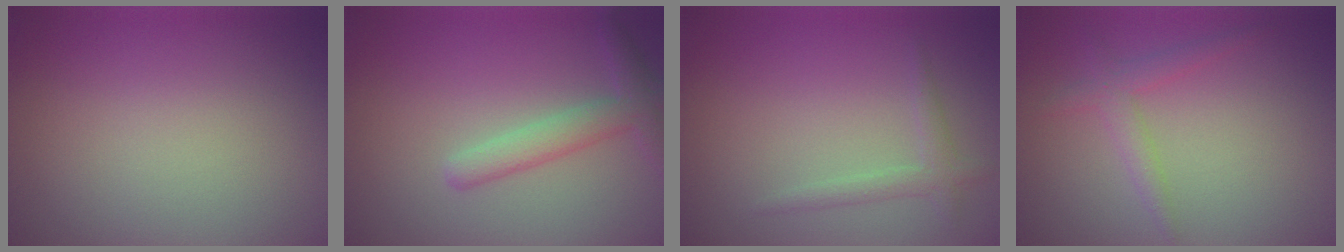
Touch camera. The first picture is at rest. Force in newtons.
{"total": 2.9, "press": 2.9, "slide": 0.1}
{"total": 1.5, "press": 1.5, "slide": 0.0}
{"total": 2.0, "press": 2.0, "slide": 0.1}